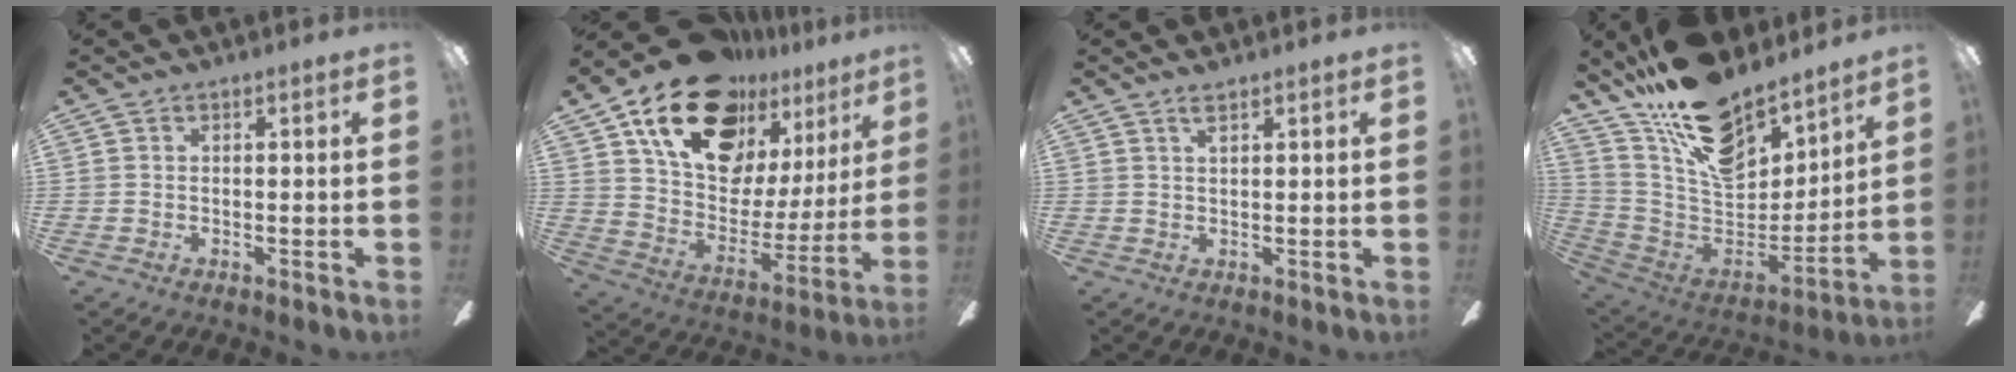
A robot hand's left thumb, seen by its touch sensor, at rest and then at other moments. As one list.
[{"total": 23.3, "force": [16.0, 12.7, 11.2], "torque": [-0.185, -0.096, 0.296]}, {"total": 1.6, "force": [1.2, 0.4, 1.0], "torque": [-0.022, 0.001, 0.022]}, {"total": 19.9, "force": [14.8, 9.4, 9.6], "torque": [-0.180, -0.101, 0.269]}]